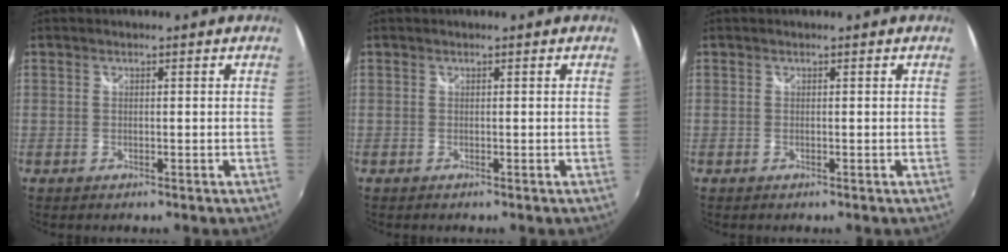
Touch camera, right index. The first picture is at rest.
{"total": 0.0}
{"total": 0.0}